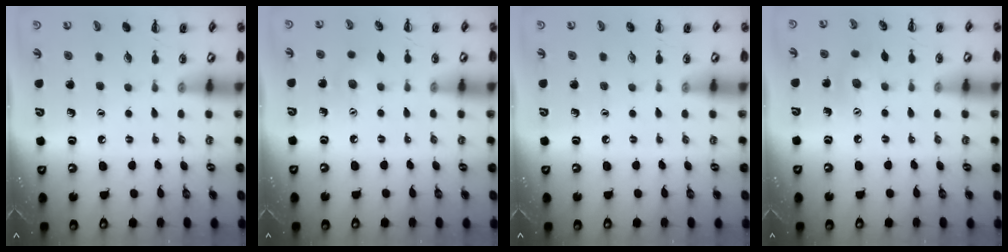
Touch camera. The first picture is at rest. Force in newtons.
{"total": 2.9, "press": 2.8, "slide": 0.7}
{"total": 0.0}
{"total": 6.1, "press": 6.0, "slide": 1.5}